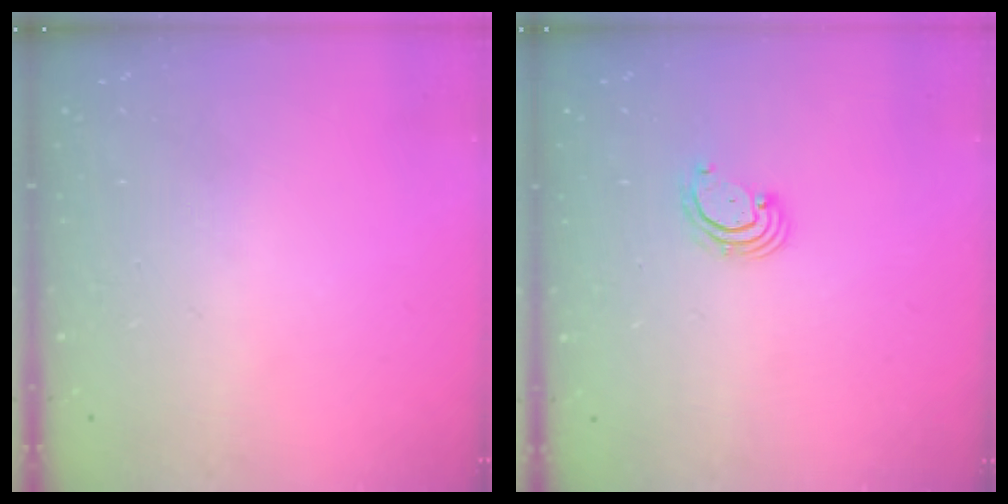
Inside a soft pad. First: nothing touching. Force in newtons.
{"total": 2.7, "press": 2.7, "slide": 0.7}